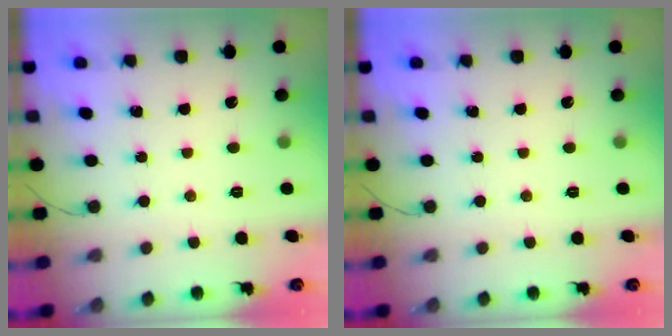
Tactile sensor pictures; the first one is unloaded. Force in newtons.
{"total": 0.0}